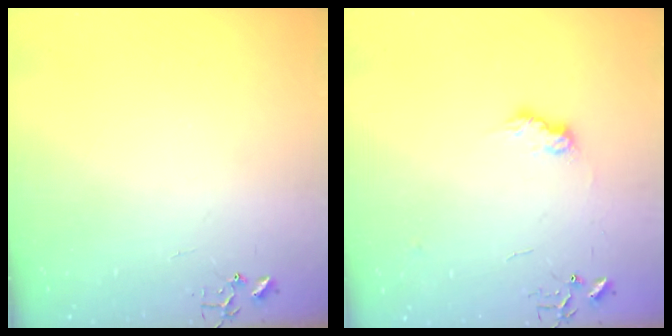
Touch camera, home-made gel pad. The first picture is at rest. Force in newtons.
{"total": 8.1, "press": 8.1, "slide": 0.3}